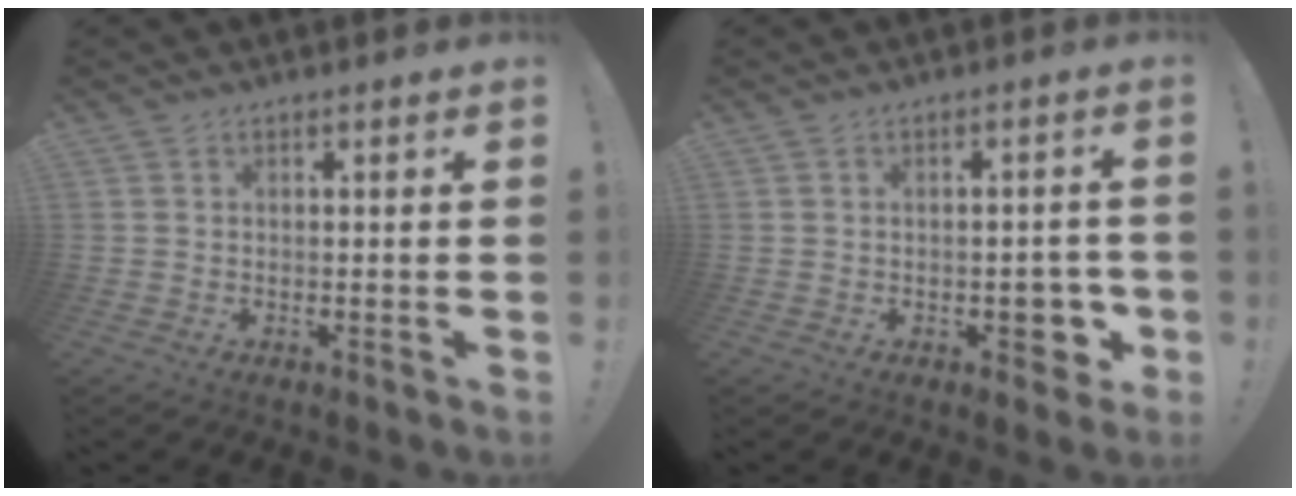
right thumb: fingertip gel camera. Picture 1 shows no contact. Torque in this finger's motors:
{"motor_torque": [0.71, 0.67, 0.50, -0.76, 0.20]}